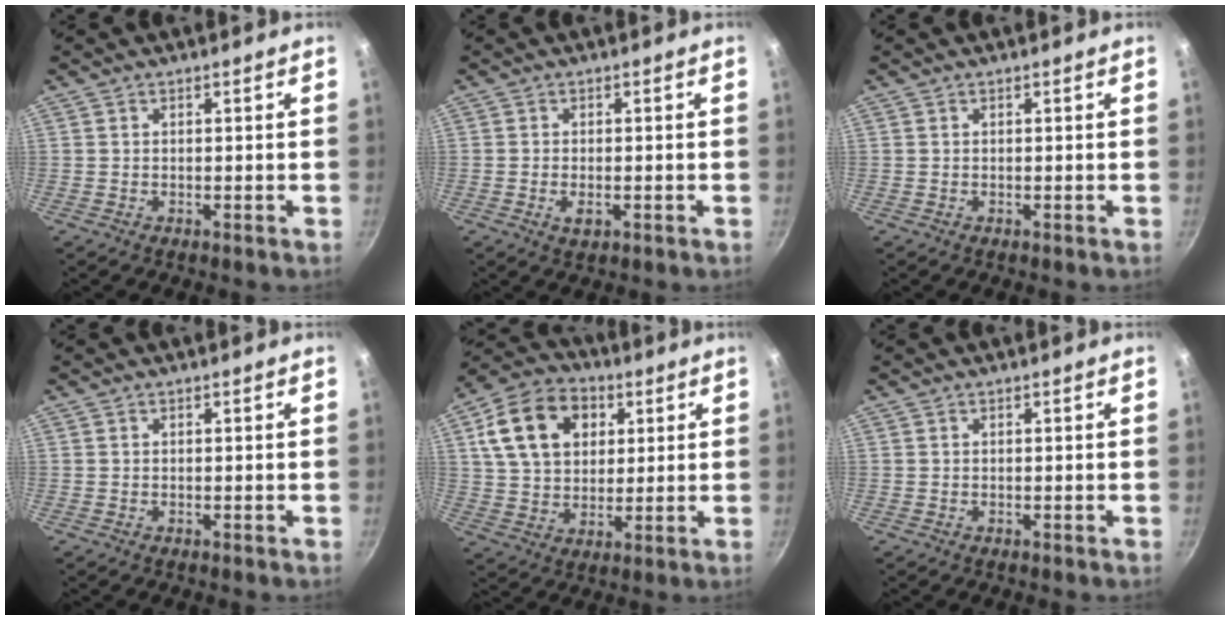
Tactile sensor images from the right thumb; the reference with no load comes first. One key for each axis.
{"total": 2.7, "fx": -0.8, "fy": 1.5, "fz": 2.1, "tx": -0.041, "ty": -0.001, "tz": -0.014}
{"total": 0.0}
{"total": 0.0}
{"total": 16.4, "fx": 5.3, "fy": 12.0, "fz": 9.9, "tx": -0.156, "ty": 0.005, "tz": 0.082}
{"total": 0.0}